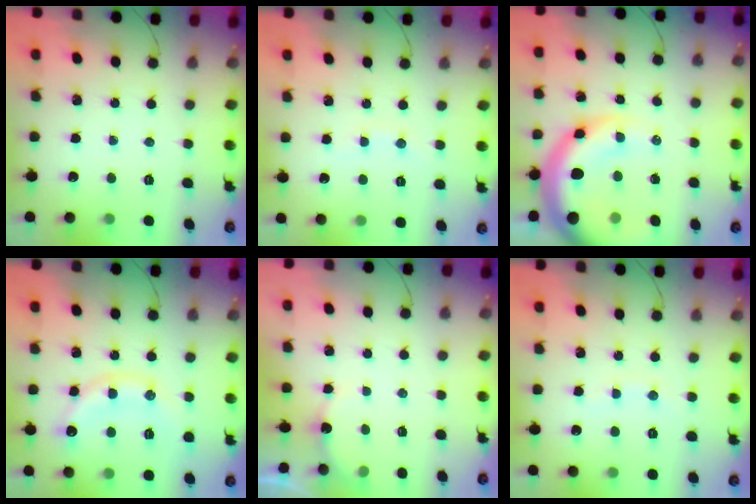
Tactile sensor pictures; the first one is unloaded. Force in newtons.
{"total": 2.7, "press": 2.6, "slide": 0.8}
{"total": 16.3, "press": 15.6, "slide": 4.7}
{"total": 15.2, "press": 15.1, "slide": 0.9}
{"total": 5.0, "press": 5.0, "slide": 0.8}
{"total": 2.7, "press": 2.6, "slide": 0.8}